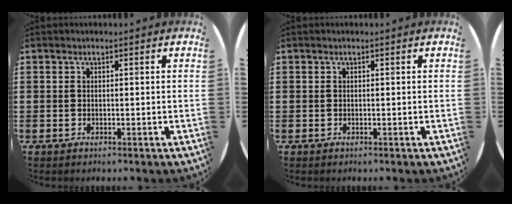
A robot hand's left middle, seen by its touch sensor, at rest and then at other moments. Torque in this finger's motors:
{"motor_torque": [0.21, -0.23, 0.02, 0.01]}